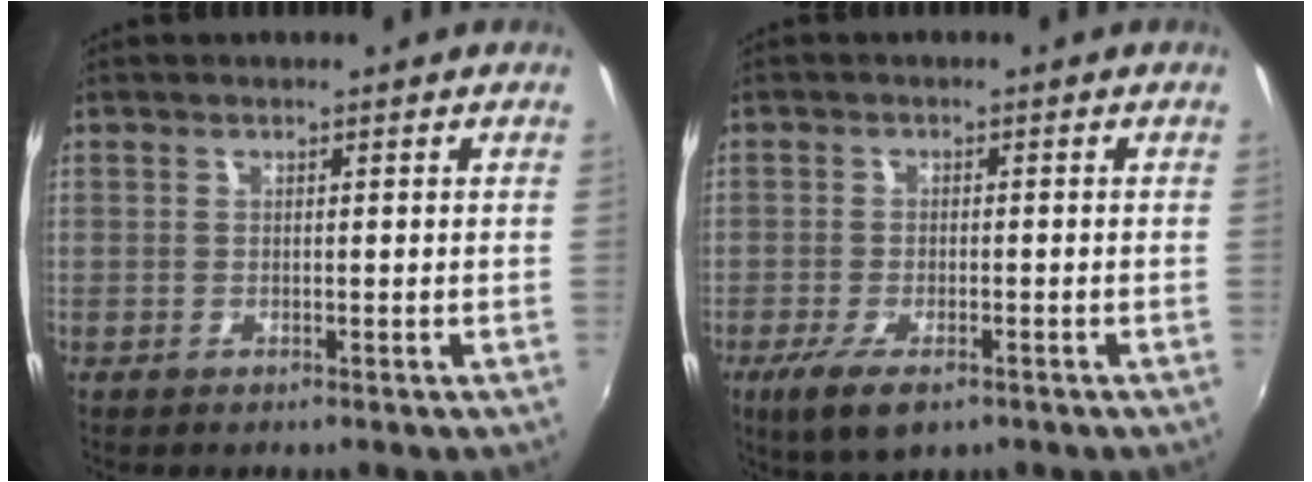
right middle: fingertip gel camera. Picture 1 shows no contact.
{"total": 7.0, "force": [-4.1, 2.4, 5.0], "torque": [-0.115, -0.026, -0.071]}